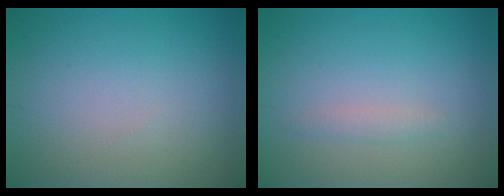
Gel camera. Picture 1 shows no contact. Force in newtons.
{"total": 0.9, "press": 0.9, "slide": 0.1}